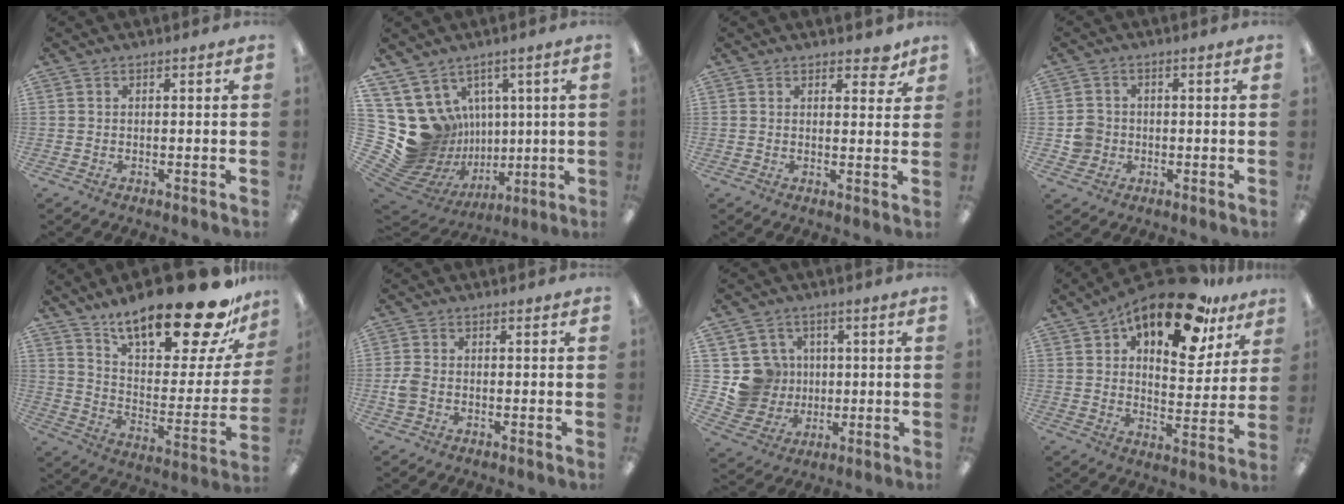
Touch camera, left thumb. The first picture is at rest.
{"total": 18.3, "force": [1.6, 17.0, 6.5], "torque": [-0.162, -0.056, 0.078]}
{"total": 4.3, "force": [3.3, 2.1, 1.9], "torque": [-0.011, -0.015, 0.054]}
{"total": 4.7, "force": [-0.6, 4.6, 0.9], "torque": [-0.012, 0.009, -0.008]}
{"total": 25.5, "force": [18.9, 7.5, 15.4], "torque": [-0.224, -0.130, 0.310]}
{"total": 3.4, "force": [-0.8, 2.4, 2.1], "torque": [-0.043, 0.004, -0.015]}
{"total": 10.8, "force": [1.4, 10.6, 1.8], "torque": [-0.058, 0.002, 0.045]}
{"total": 20.2, "force": [13.7, 8.2, 12.3], "torque": [-0.175, -0.079, 0.224]}